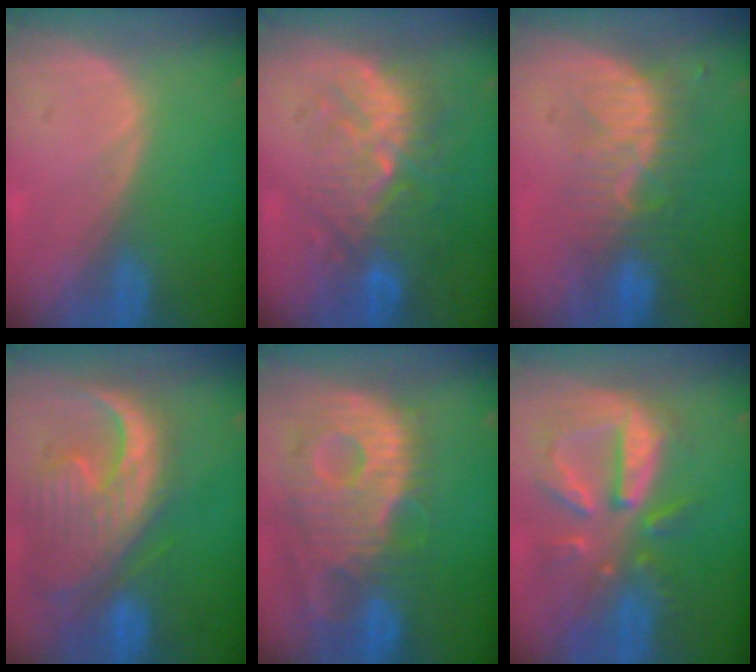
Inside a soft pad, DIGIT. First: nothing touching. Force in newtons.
{"total": 10.1, "press": 9.4, "slide": 3.7}
{"total": 8.1, "press": 7.3, "slide": 3.6}
{"total": 13.4, "press": 11.5, "slide": 6.8}
{"total": 13.2, "press": 11.5, "slide": 6.5}
{"total": 10.7, "press": 9.4, "slide": 5.1}